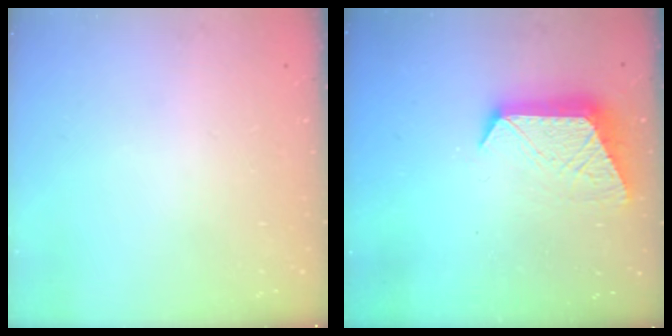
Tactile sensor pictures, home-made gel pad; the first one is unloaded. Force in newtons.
{"total": 10.7, "press": 10.7, "slide": 0.8}